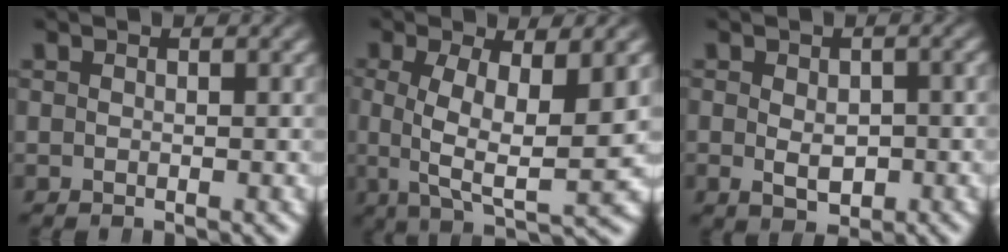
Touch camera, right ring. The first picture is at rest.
{"total": 7.2, "force": [-0.1, 2.9, 6.6], "torque": [-0.117, -0.027, 0.008]}
{"total": 2.6, "force": [-0.6, 1.6, 1.9], "torque": [-0.039, -0.021, 0.003]}